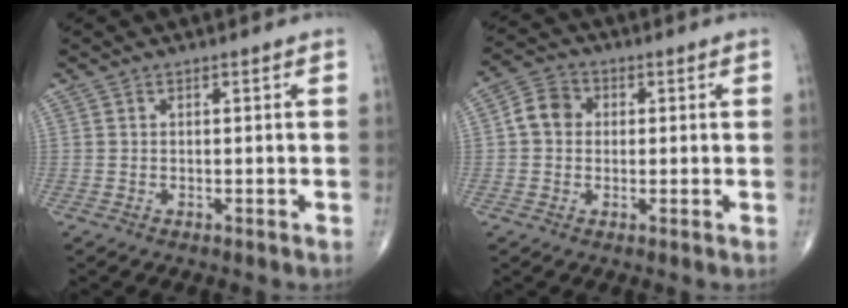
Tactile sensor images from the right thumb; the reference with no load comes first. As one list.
[{"total": 5.5, "force": [0.3, 4.7, 2.8], "torque": [-0.041, 0.014, -0.005]}]